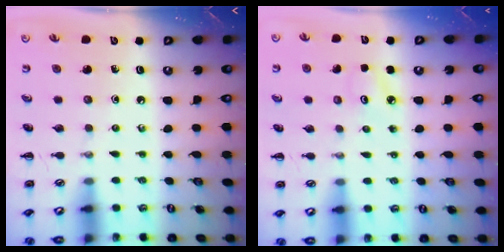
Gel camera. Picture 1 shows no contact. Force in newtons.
{"total": 2.3, "press": 2.2, "slide": 0.5}